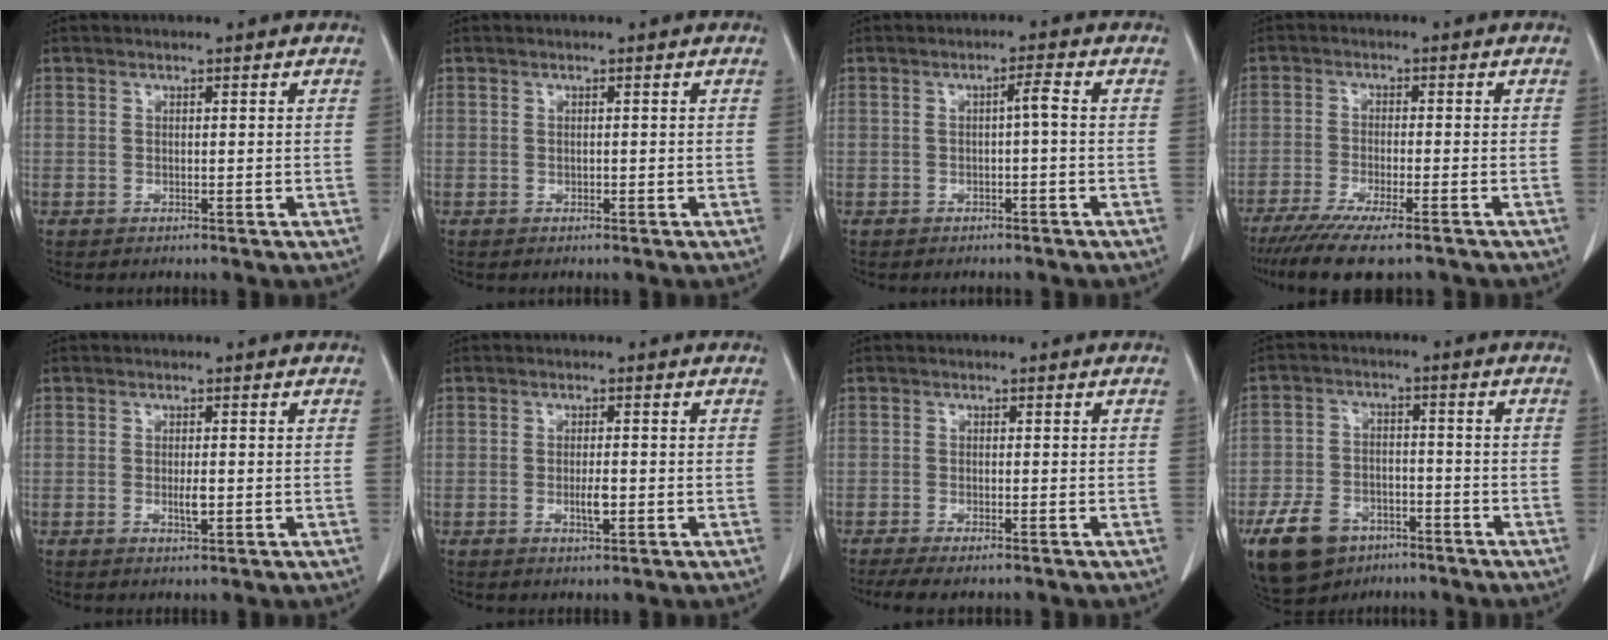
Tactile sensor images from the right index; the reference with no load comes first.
{"total": 0.0}
{"total": 1.9, "force": [-0.2, 0.0, 1.9], "torque": [-0.029, 0.003, -0.003]}
{"total": 10.9, "force": [-8.6, 1.1, 6.7], "torque": [-0.098, -0.023, -0.132]}
{"total": 2.1, "force": [-0.4, 0.6, 2.0], "torque": [-0.040, -0.003, -0.005]}
{"total": 2.6, "force": [-0.7, 0.7, 2.5], "torque": [-0.046, -0.001, -0.009]}
{"total": 5.4, "force": [-4.3, 1.0, 3.2], "torque": [-0.048, -0.010, -0.064]}
{"total": 12.4, "force": [-7.6, 8.0, 5.6], "torque": [-0.119, 0.003, -0.122]}